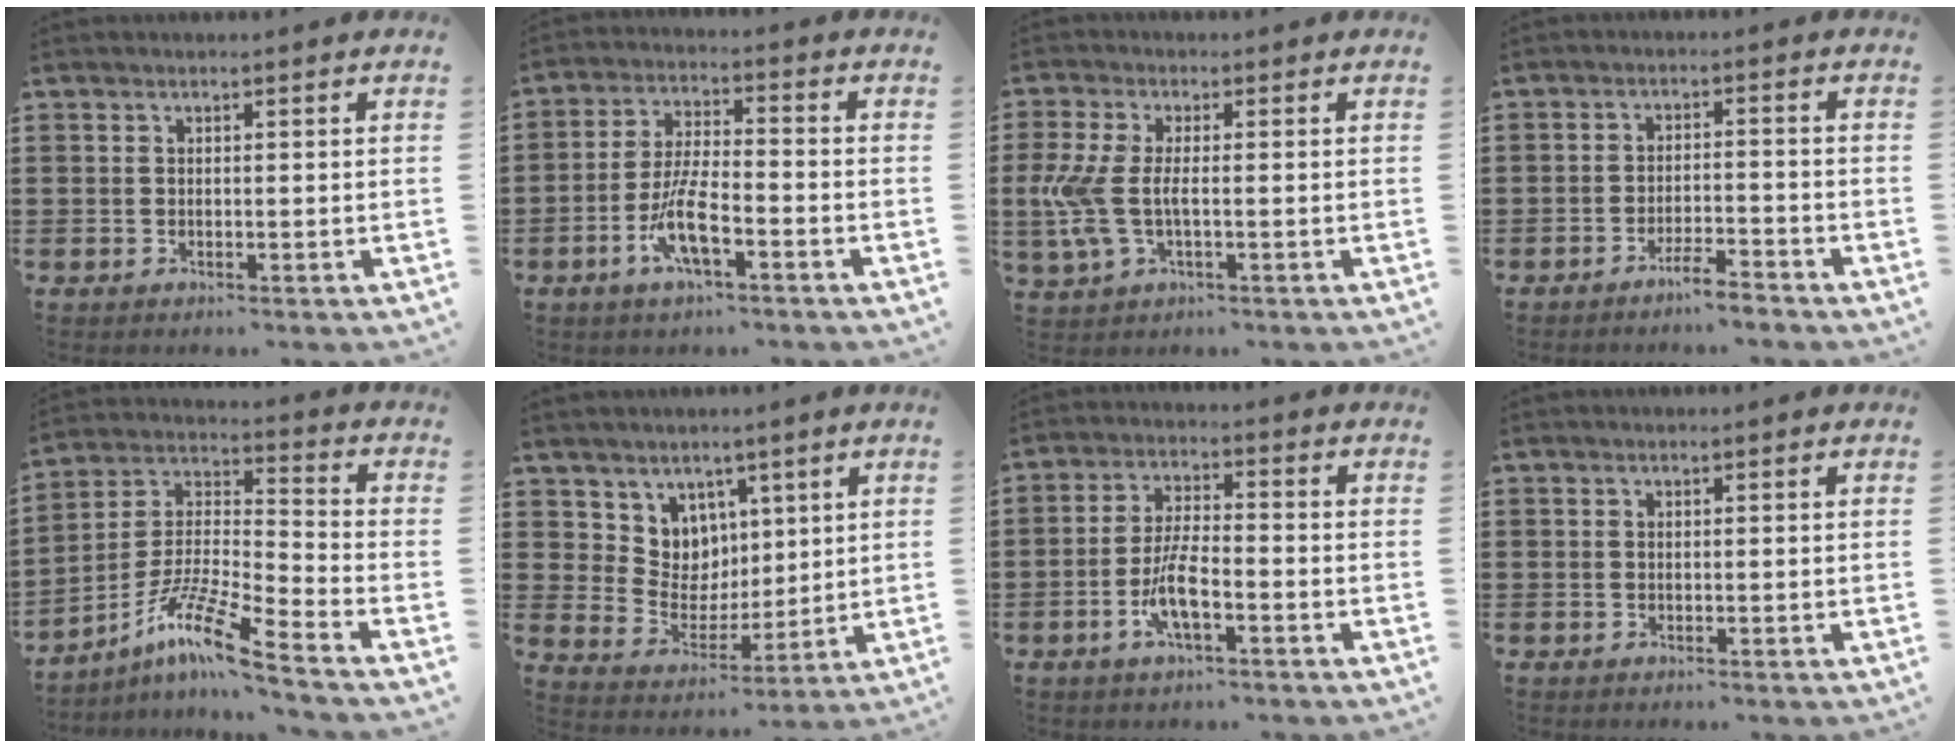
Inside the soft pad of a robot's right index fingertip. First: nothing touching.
{"total": 7.7, "force": [-3.5, 2.1, 6.5], "torque": [-0.142, -0.008, -0.070]}
{"total": 5.9, "force": [-0.6, 2.6, 5.2], "torque": [-0.139, -0.012, -0.020]}
{"total": 3.5, "force": [-3.3, 0.0, 1.1], "torque": [-0.020, 0.002, -0.065]}
{"total": 11.1, "force": [-9.0, 0.1, 6.5], "torque": [-0.137, -0.003, -0.182]}
{"total": 6.7, "force": [4.3, 5.2, -0.3], "torque": [-0.039, -0.026, 0.085]}
{"total": 6.5, "force": [-2.7, 1.8, 5.6], "torque": [-0.124, -0.005, -0.056]}
{"total": 0.0}